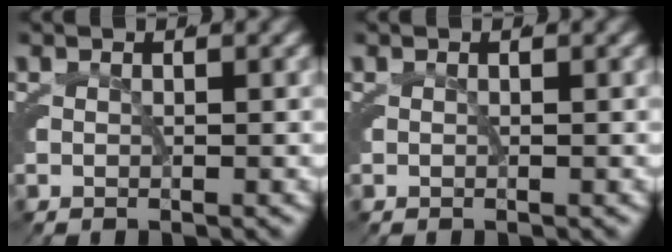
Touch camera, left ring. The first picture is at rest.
{"total": 0.0}